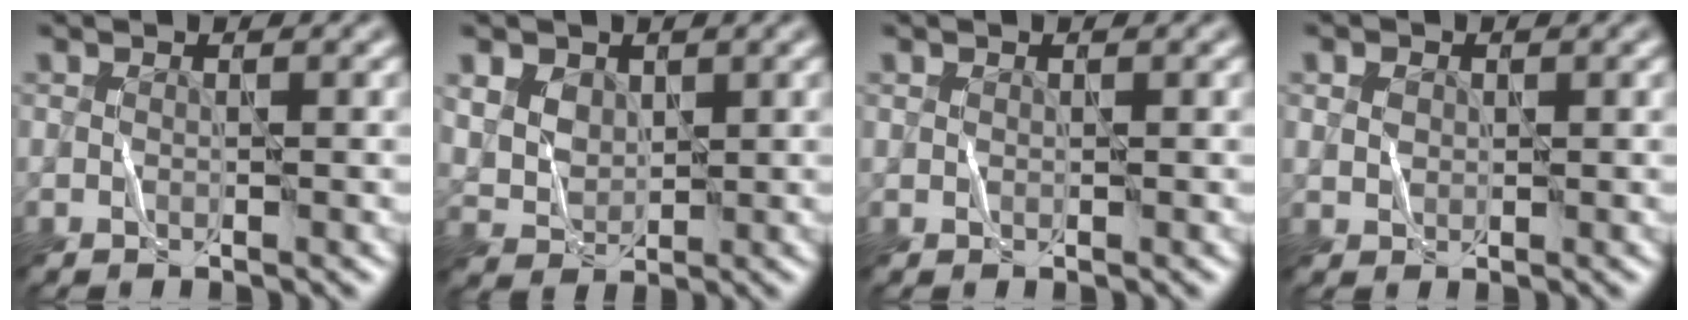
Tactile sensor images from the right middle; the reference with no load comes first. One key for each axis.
{"total": 1.8, "fx": 1.2, "fy": 1.3, "fz": 0.2, "tx": -0.030, "ty": 0.002, "tz": 0.037}
{"total": 0.0}
{"total": 0.9, "fx": 0.5, "fy": 0.8, "fz": 0.1, "tx": -0.018, "ty": 0.003, "tz": 0.015}